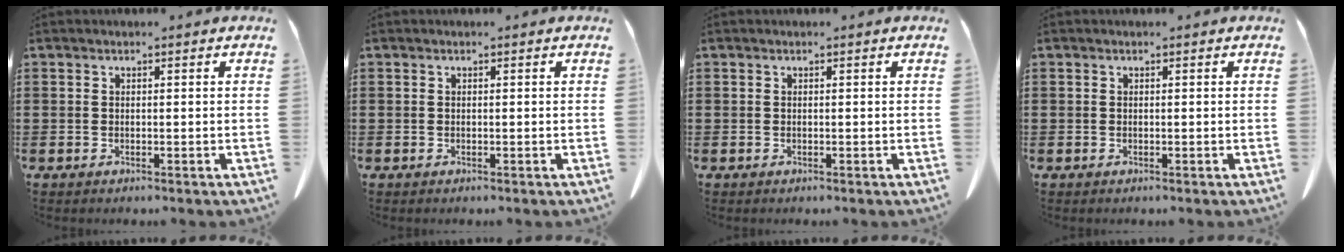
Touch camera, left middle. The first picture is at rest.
{"total": 0.0}
{"total": 0.0}
{"total": 0.0}